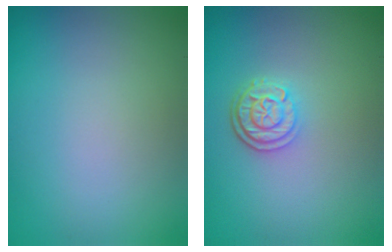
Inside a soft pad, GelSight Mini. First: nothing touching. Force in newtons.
{"total": 2.8, "press": 2.3, "slide": 1.6}